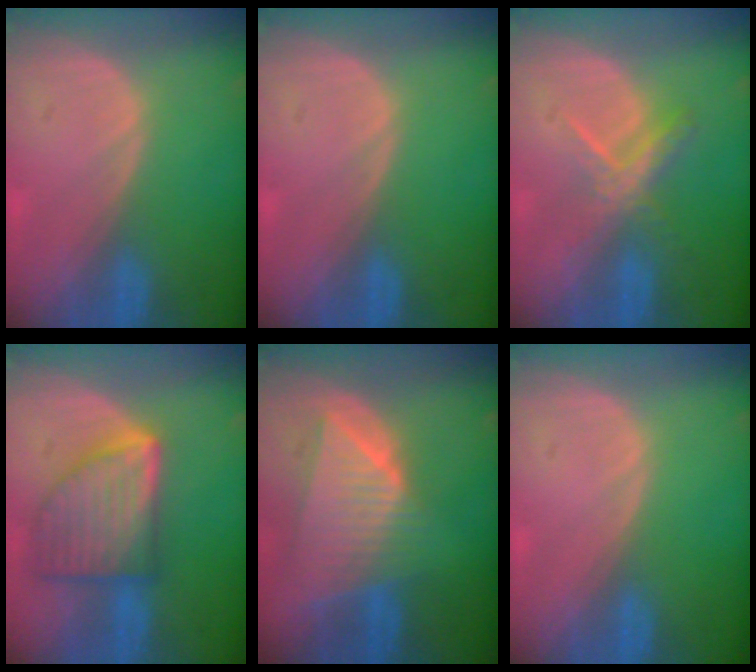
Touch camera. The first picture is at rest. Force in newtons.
{"total": 0.0}
{"total": 5.5, "press": 4.9, "slide": 2.5}
{"total": 9.3, "press": 9.3, "slide": 0.5}
{"total": 9.2, "press": 8.2, "slide": 4.2}
{"total": 0.0}